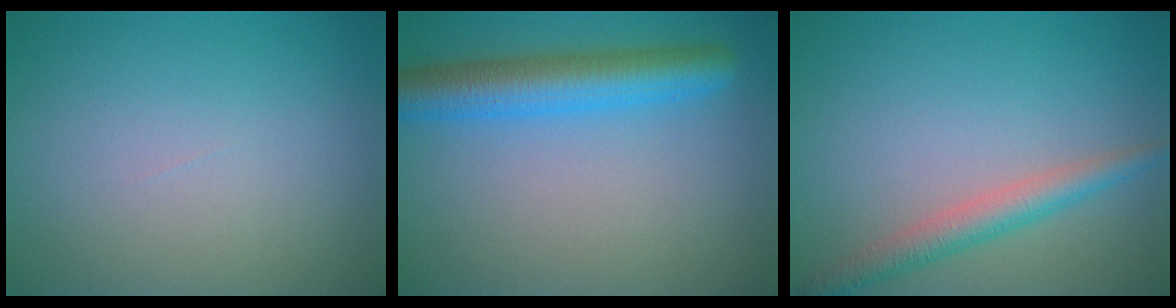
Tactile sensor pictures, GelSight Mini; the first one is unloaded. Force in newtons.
{"total": 5.6, "press": 5.6, "slide": 0.2}
{"total": 2.9, "press": 2.9, "slide": 0.1}